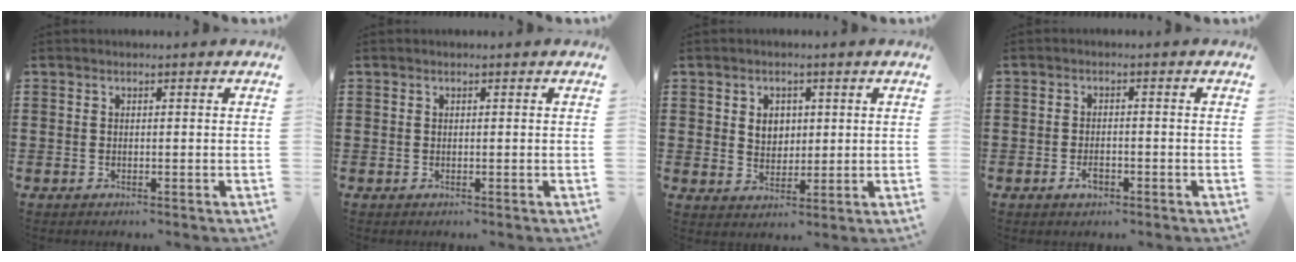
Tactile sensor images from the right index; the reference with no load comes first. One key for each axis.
{"total": 0.0}
{"total": 3.5, "fx": 1.1, "fy": 2.8, "fz": 1.8, "tx": -0.037, "ty": 0.008, "tz": 0.015}
{"total": 2.1, "fx": -1.1, "fy": 0.9, "fz": 1.6, "tx": -0.032, "ty": -0.003, "tz": -0.020}